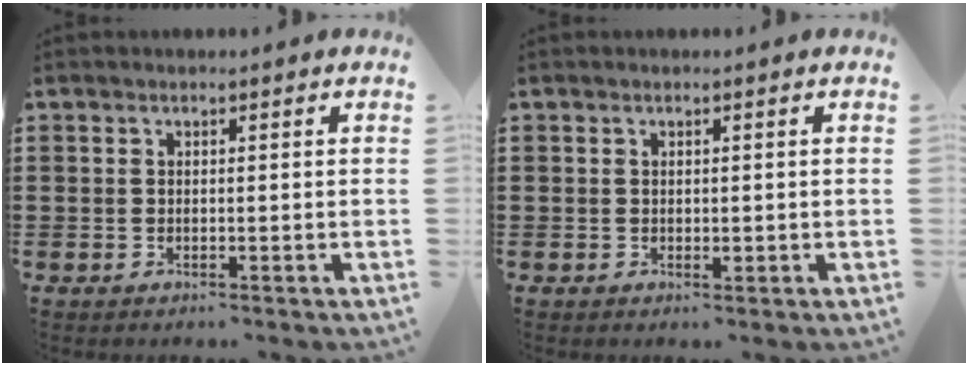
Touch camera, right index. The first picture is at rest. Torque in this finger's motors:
{"motor_torque": [0.34, -0.07, 0.00, 0.02]}